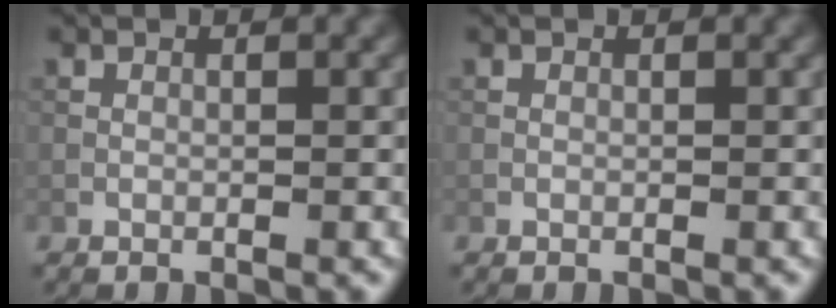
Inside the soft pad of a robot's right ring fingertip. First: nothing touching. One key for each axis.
{"total": 0.0}